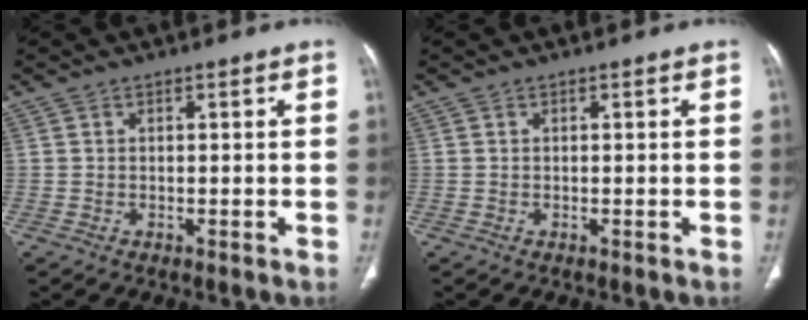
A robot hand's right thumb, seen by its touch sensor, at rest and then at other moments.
{"total": 0.0}